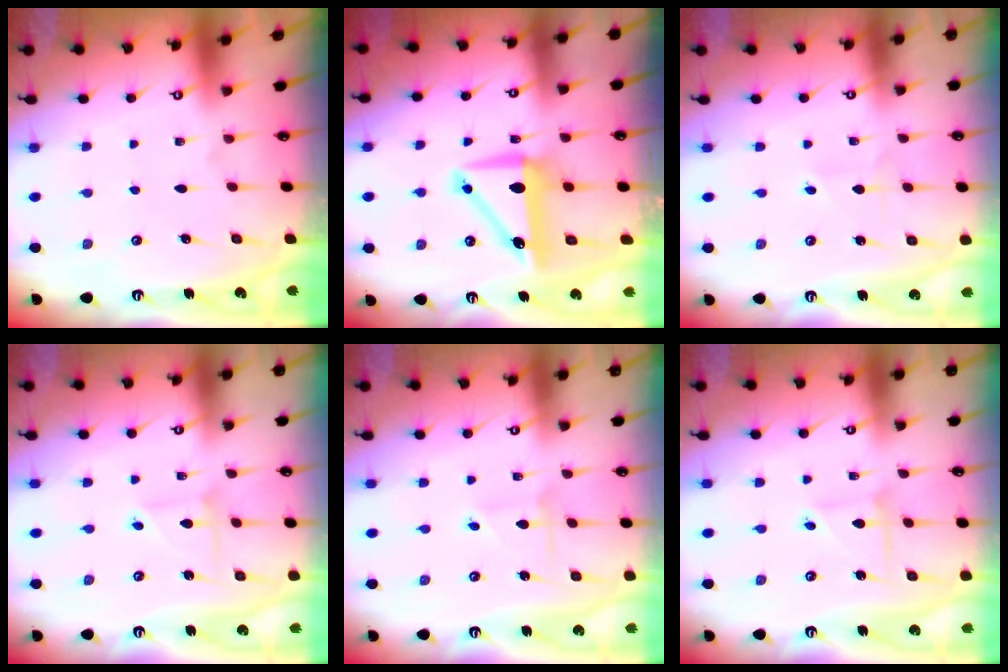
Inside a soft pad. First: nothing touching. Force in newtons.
{"total": 9.4, "press": 9.2, "slide": 1.9}
{"total": 1.3, "press": 1.3, "slide": 0.1}
{"total": 2.6, "press": 2.6, "slide": 0.3}
{"total": 2.4, "press": 2.4, "slide": 0.2}
{"total": 2.4, "press": 2.4, "slide": 0.3}